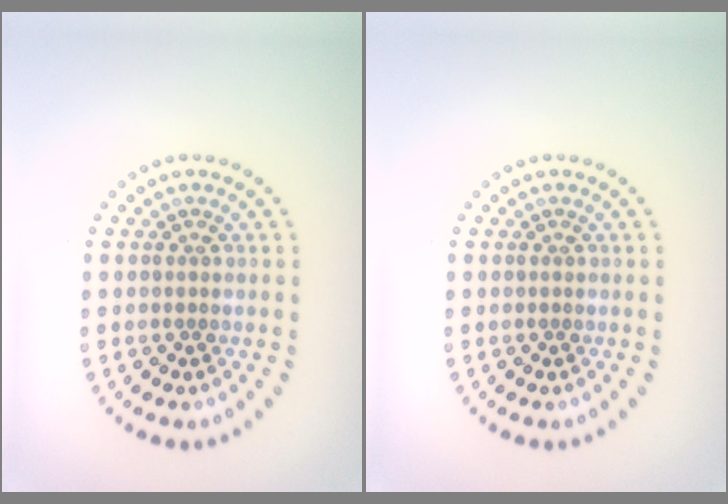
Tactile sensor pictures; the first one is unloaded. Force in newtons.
{"total": 0.0}